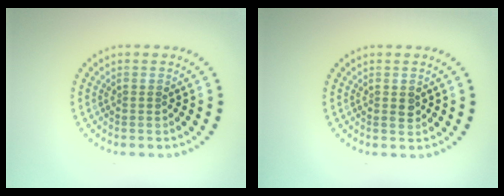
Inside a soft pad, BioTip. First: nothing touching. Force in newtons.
{"total": 1.2, "press": 1.2, "slide": 0.2}